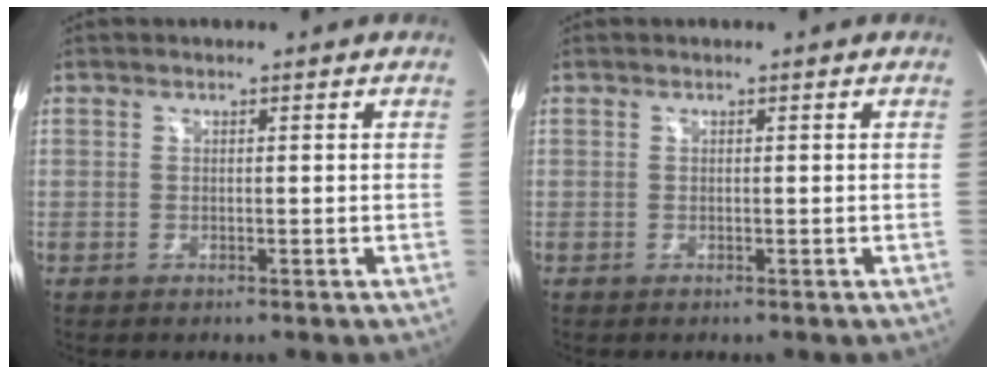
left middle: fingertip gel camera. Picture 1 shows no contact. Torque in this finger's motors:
{"motor_torque": [-0.03, 0.03, 0.01, 0.00]}